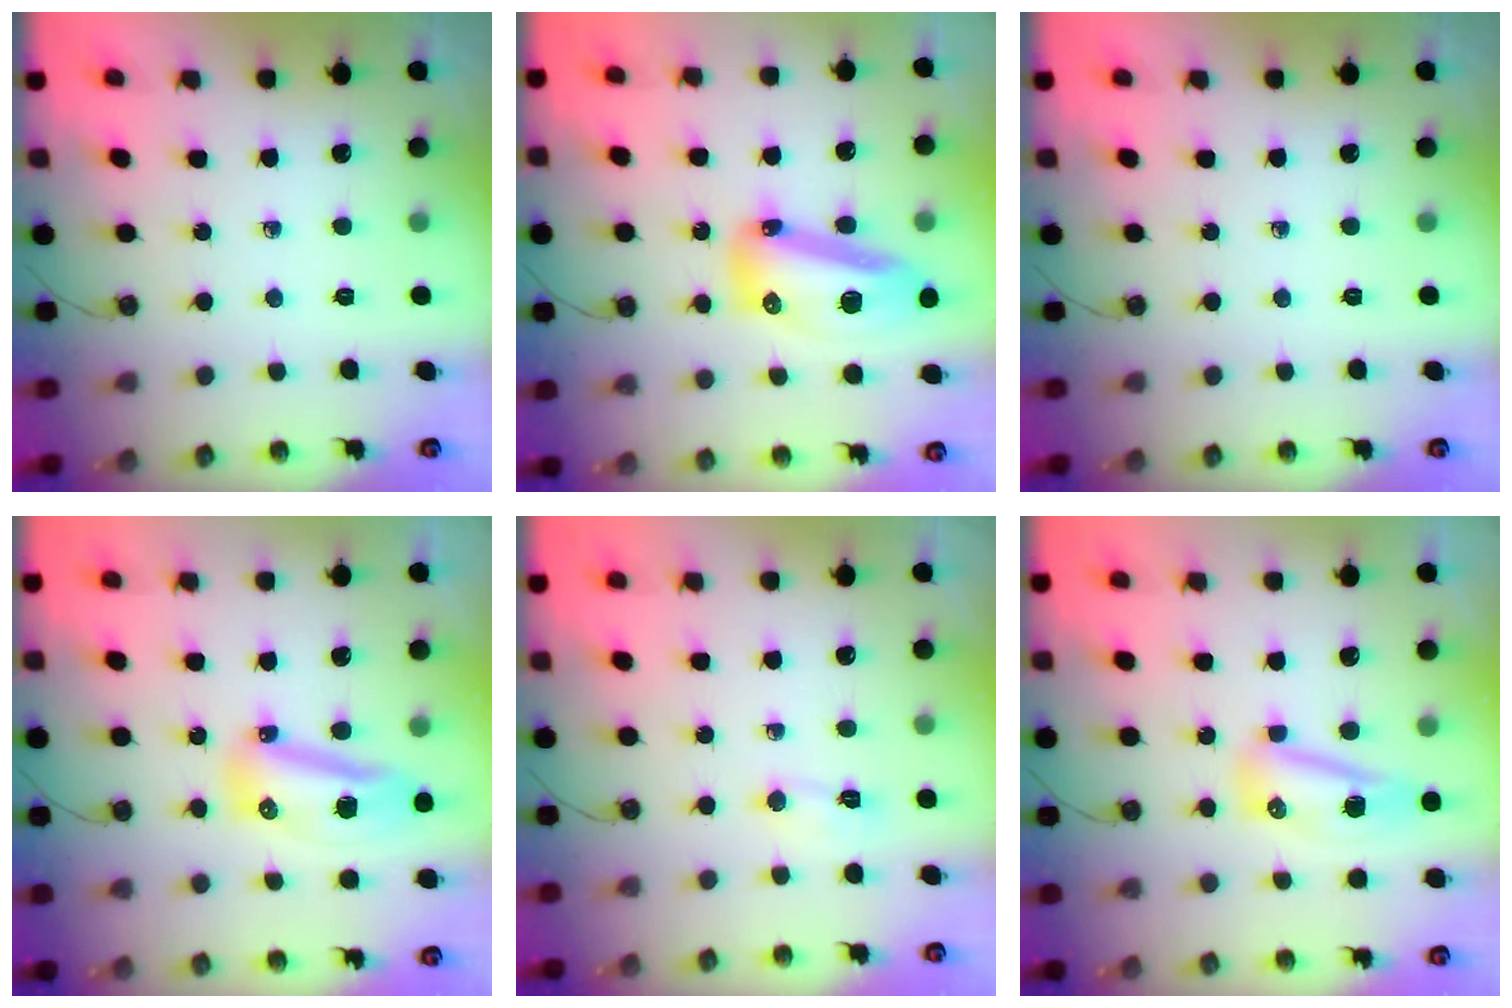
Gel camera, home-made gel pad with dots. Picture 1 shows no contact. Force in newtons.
{"total": 15.4, "press": 15.2, "slide": 2.1}
{"total": 0.0}
{"total": 26.9, "press": 15.3, "slide": 22.2}
{"total": 3.5, "press": 3.5, "slide": 0.5}
{"total": 11.8, "press": 10.1, "slide": 6.0}